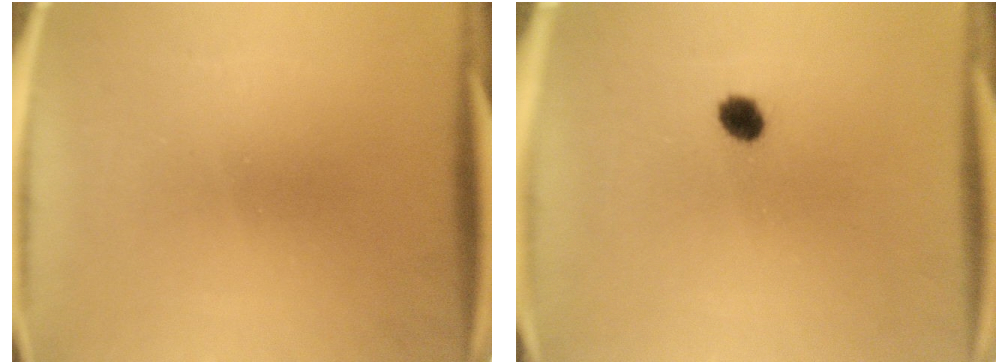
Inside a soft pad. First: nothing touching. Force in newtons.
{"total": 2.9}